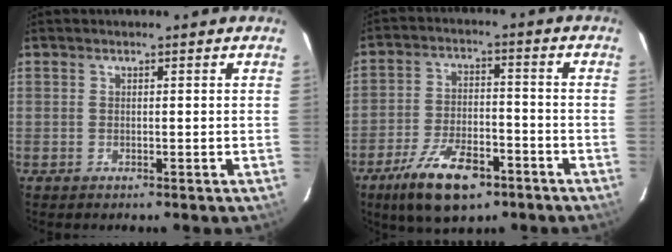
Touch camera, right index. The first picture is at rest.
{"total": 13.6, "force": [-8.5, 5.9, 8.8], "torque": [-0.189, -0.013, -0.141]}